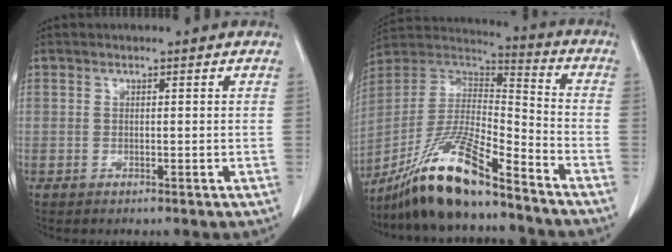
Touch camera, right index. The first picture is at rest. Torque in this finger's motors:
{"motor_torque": [0.78, -0.85, 0.63, 0.21]}